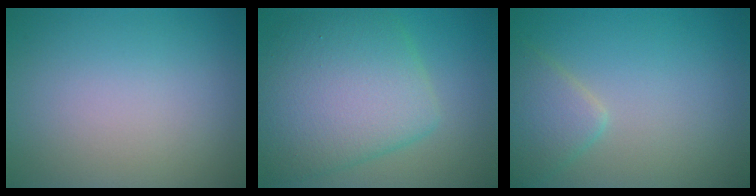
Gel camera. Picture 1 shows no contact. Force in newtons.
{"total": 8.7, "press": 8.7, "slide": 0.4}
{"total": 2.8, "press": 2.8, "slide": 0.1}